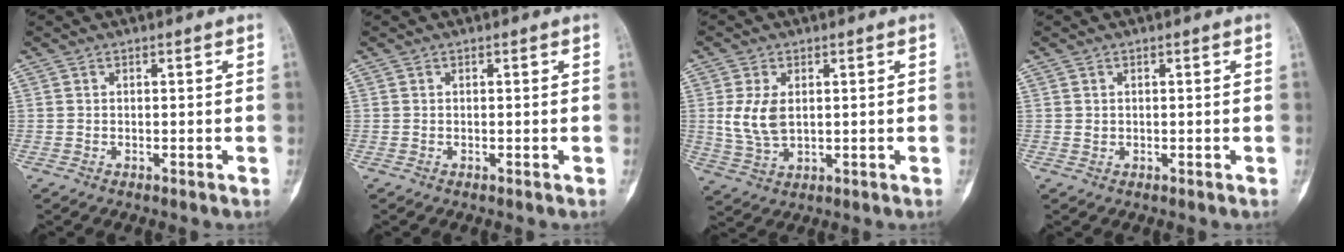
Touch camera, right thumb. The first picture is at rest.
{"total": 0.0}
{"total": 6.9, "force": [1.0, 4.2, 5.4], "torque": [-0.108, -0.006, 0.029]}
{"total": 0.5, "force": [0.2, 0.5, 0.2], "torque": [0.000, 0.001, 0.003]}